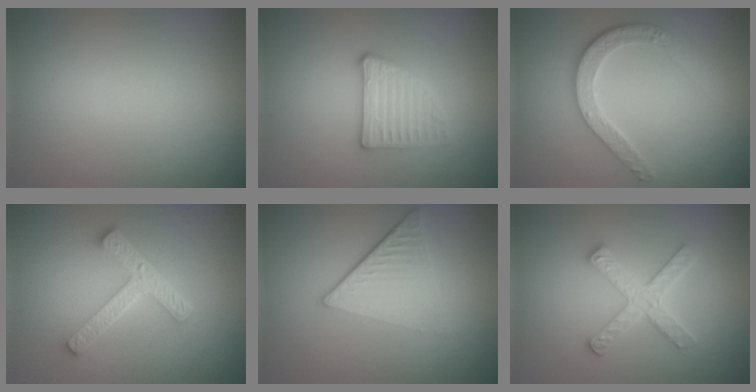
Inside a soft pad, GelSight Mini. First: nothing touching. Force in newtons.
{"total": 2.7, "press": 2.6, "slide": 0.8}
{"total": 3.8, "press": 2.9, "slide": 2.5}
{"total": 4.7, "press": 3.6, "slide": 3.1}
{"total": 4.7, "press": 3.0, "slide": 3.6}
{"total": 2.9, "press": 2.9, "slide": 0.5}